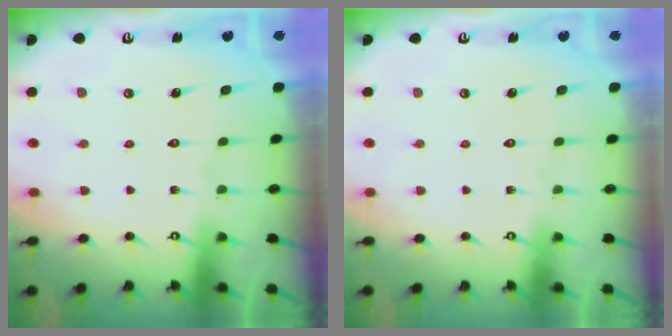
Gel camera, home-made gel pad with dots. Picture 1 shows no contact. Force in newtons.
{"total": 0.0}